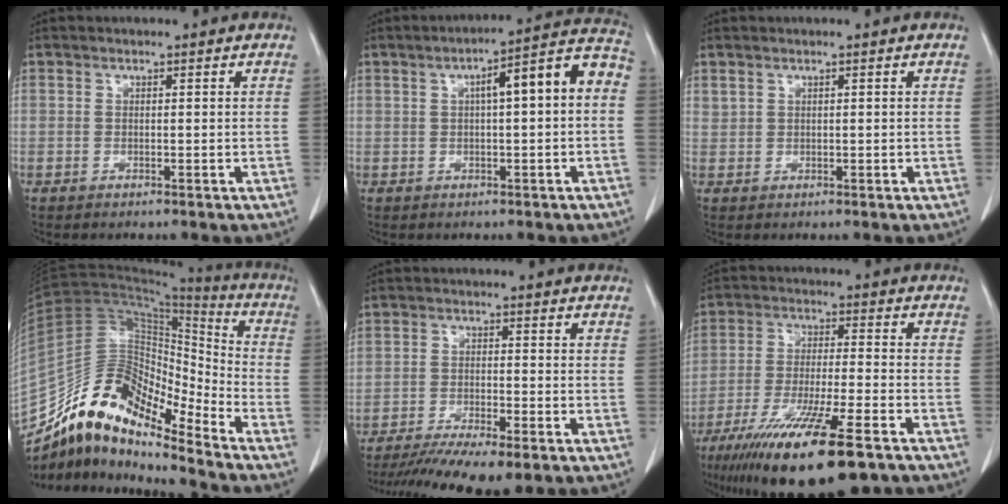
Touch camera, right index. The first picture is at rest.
{"total": 10.1, "force": [1.2, 1.6, 9.9], "torque": [-0.136, 0.040, 0.011]}
{"total": 0.9, "force": [0.7, 0.5, 0.3], "torque": [-0.006, 0.005, 0.017]}
{"total": 13.8, "force": [-11.8, 3.6, 6.3], "torque": [-0.106, 0.068, -0.212]}
{"total": 11.4, "force": [-8.8, 1.3, 7.1], "torque": [-0.113, -0.018, -0.140]}
{"total": 18.3, "force": [-12.1, 2.1, 13.6], "torque": [-0.229, -0.048, -0.205]}